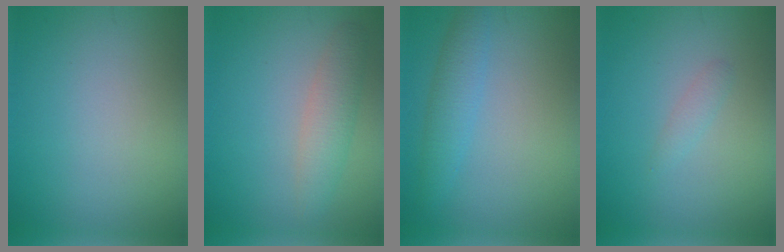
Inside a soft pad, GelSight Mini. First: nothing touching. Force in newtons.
{"total": 2.8, "press": 2.8, "slide": 0.1}
{"total": 2.6, "press": 2.6, "slide": 0.0}
{"total": 0.9, "press": 0.9, "slide": 0.0}